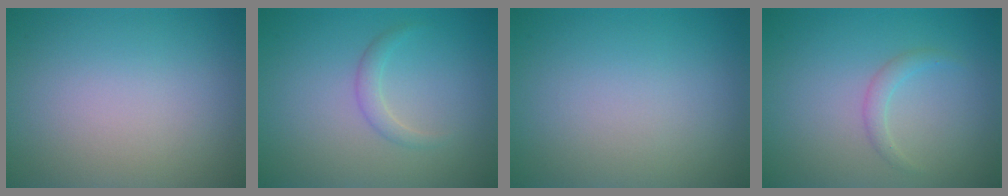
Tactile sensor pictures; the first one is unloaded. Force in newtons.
{"total": 1.2, "press": 1.2, "slide": 0.0}
{"total": 0.0}
{"total": 1.2, "press": 1.2, "slide": 0.0}